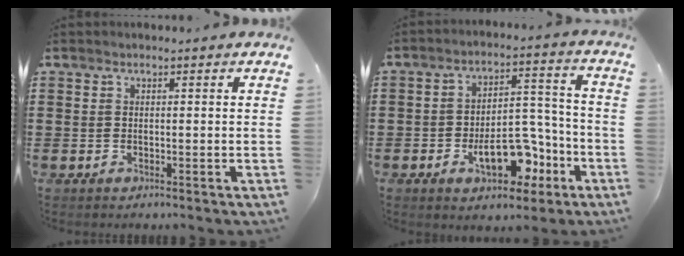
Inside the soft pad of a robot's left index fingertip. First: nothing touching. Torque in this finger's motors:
{"motor_torque": [1.63, 0.51, 0.37, 0.12]}